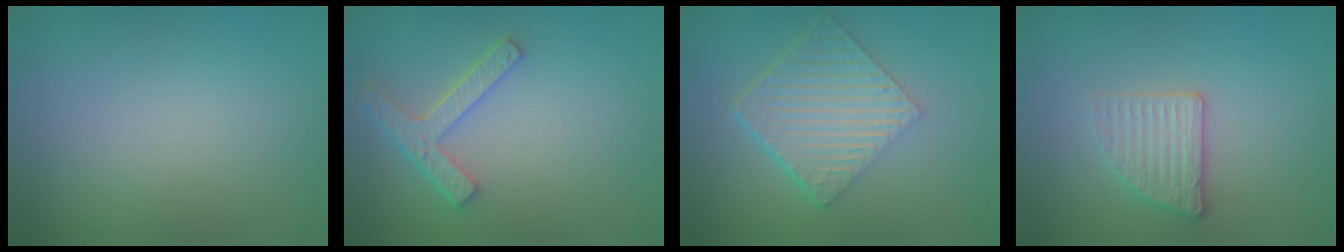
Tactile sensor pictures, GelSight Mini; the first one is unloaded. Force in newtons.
{"total": 3.9, "press": 3.1, "slide": 2.3}
{"total": 6.4, "press": 4.3, "slide": 4.8}
{"total": 2.6, "press": 2.4, "slide": 1.2}